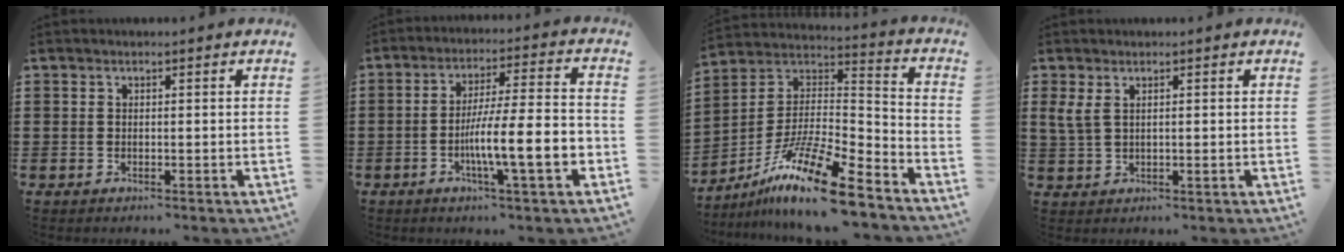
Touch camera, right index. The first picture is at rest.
{"total": 11.9, "force": [-3.5, 1.8, 11.3], "torque": [-0.184, -0.012, -0.065]}
{"total": 15.2, "force": [-11.2, 2.1, 10.0], "torque": [-0.193, 0.025, -0.212]}
{"total": 2.7, "force": [0.8, 1.1, 2.4], "torque": [-0.072, -0.007, 0.008]}